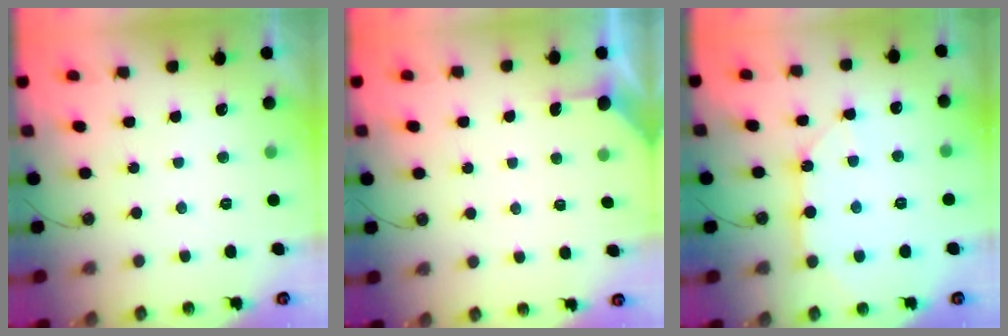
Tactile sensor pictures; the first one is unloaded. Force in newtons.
{"total": 2.4, "press": 2.4, "slide": 0.3}
{"total": 11.6, "press": 11.6, "slide": 1.1}